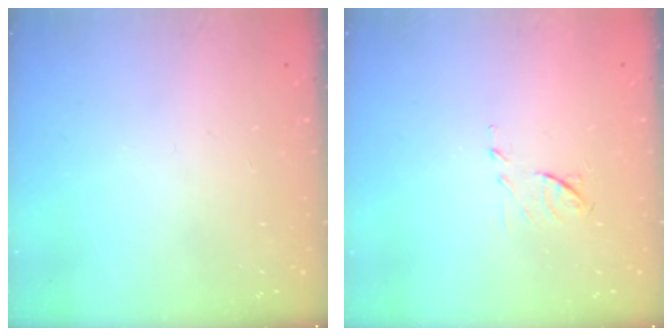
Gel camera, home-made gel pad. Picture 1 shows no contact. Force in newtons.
{"total": 6.2, "press": 6.2, "slide": 0.9}